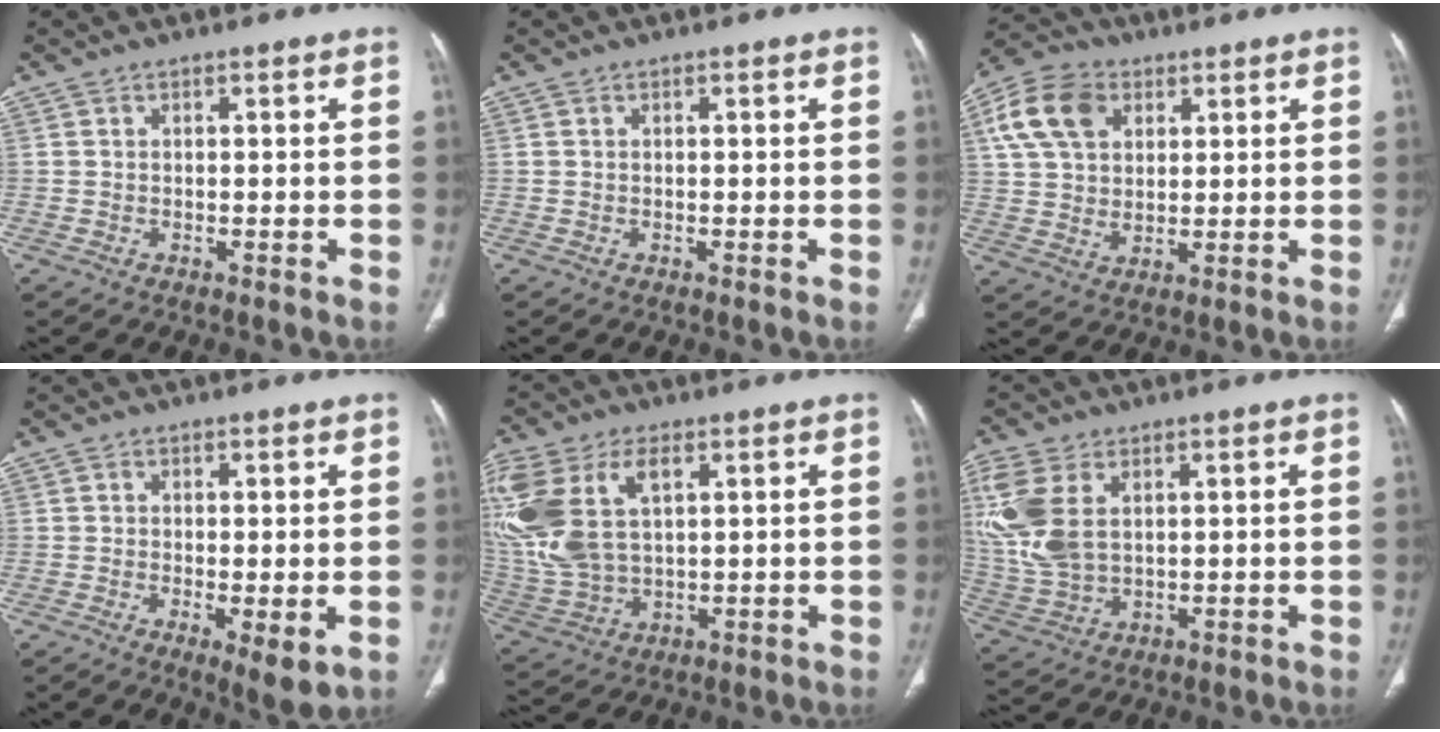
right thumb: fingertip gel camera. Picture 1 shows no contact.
{"total": 0.0}
{"total": 12.3, "force": [4.6, 8.6, 7.5], "torque": [-0.129, 0.001, 0.084]}
{"total": 5.4, "force": [-1.3, 1.7, 4.9], "torque": [-0.083, -0.019, -0.019]}
{"total": 21.0, "force": [6.5, 12.4, 15.7], "torque": [-0.386, -0.002, 0.133]}
{"total": 13.2, "force": [3.8, 8.0, 9.7], "torque": [-0.234, -0.003, 0.087]}